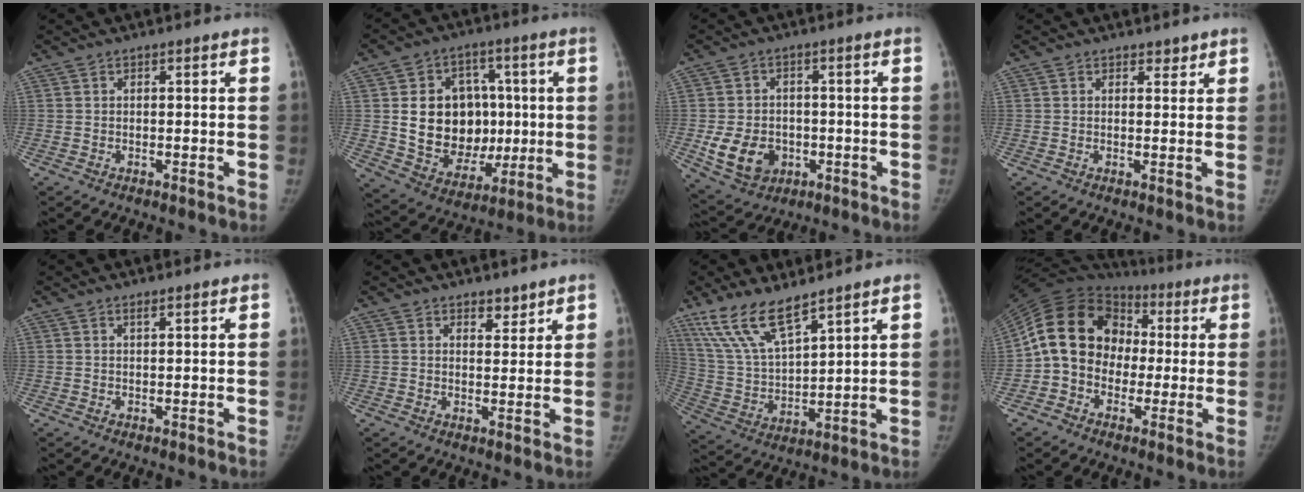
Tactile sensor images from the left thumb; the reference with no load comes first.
{"total": 18.2, "force": [0.7, 14.1, 11.5], "torque": [-0.133, 0.006, 0.036]}
{"total": 9.8, "force": [-2.4, 7.7, 5.5], "torque": [-0.078, 0.008, -0.027]}
{"total": 1.5, "force": [1.2, 0.9, 0.3], "torque": [0.010, -0.008, 0.013]}
{"total": 0.7, "force": [0.6, 0.1, 0.5], "torque": [-0.008, -0.003, 0.010]}
{"total": 2.9, "force": [2.3, 1.5, 0.9], "torque": [0.003, -0.017, 0.035]}
{"total": 12.9, "force": [9.6, 3.5, 7.9], "torque": [-0.150, -0.044, 0.204]}
{"total": 16.6, "force": [-0.1, 13.6, 9.5], "torque": [-0.154, 0.041, -0.009]}